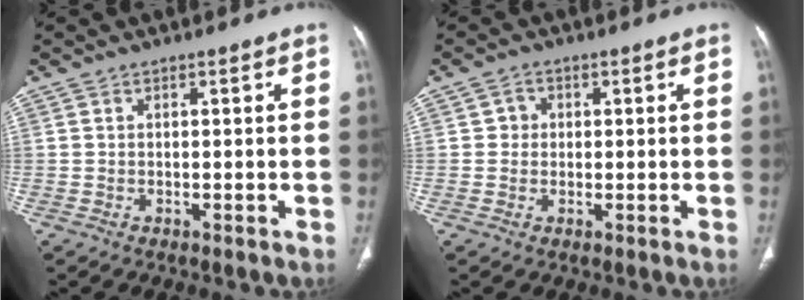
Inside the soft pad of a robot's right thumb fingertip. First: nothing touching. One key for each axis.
{"total": 2.4, "fx": 0.3, "fy": 2.2, "fz": 0.7, "tx": 0.005, "ty": 0.005, "tz": 0.001}